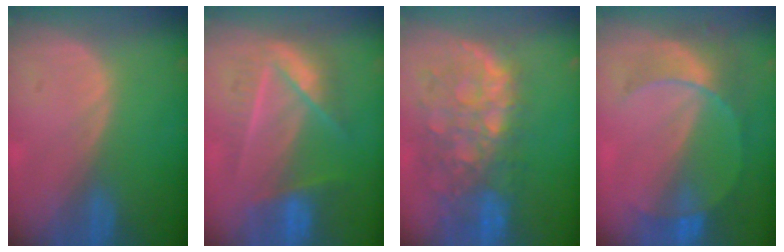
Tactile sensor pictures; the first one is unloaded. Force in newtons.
{"total": 7.3, "press": 7.3, "slide": 0.2}
{"total": 11.1, "press": 9.6, "slide": 5.6}
{"total": 7.5, "press": 6.6, "slide": 3.6}